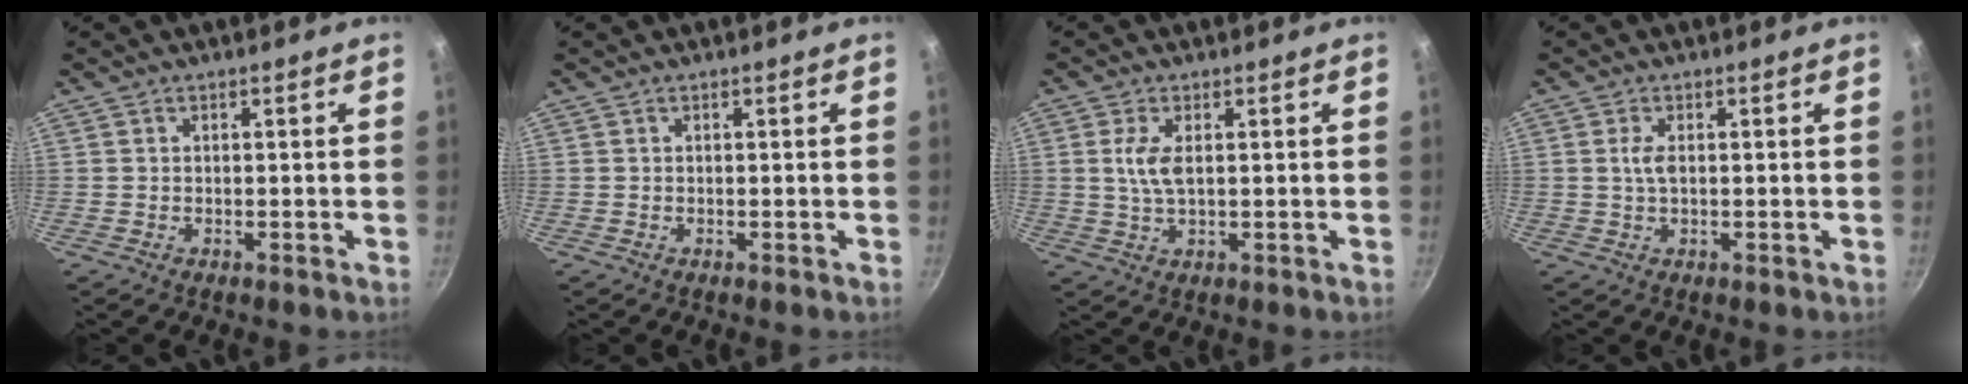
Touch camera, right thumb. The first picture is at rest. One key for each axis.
{"total": 0.0}
{"total": 4.7, "fx": 0.9, "fy": 2.0, "fz": 4.2, "tx": -0.086, "ty": -0.002, "tz": 0.018}
{"total": 2.5, "fx": 0.4, "fy": 1.1, "fz": 2.2, "tx": -0.046, "ty": 0.002, "tz": 0.007}